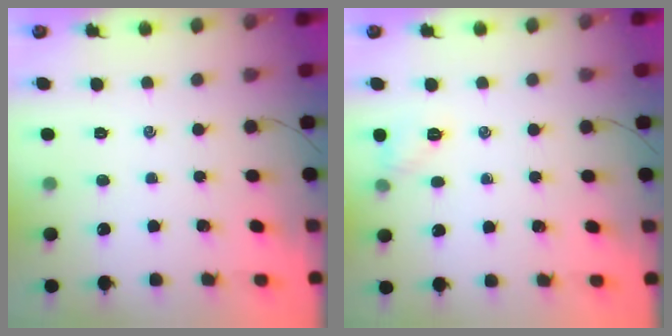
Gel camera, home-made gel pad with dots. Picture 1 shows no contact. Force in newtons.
{"total": 6.4, "press": 6.3, "slide": 1.3}